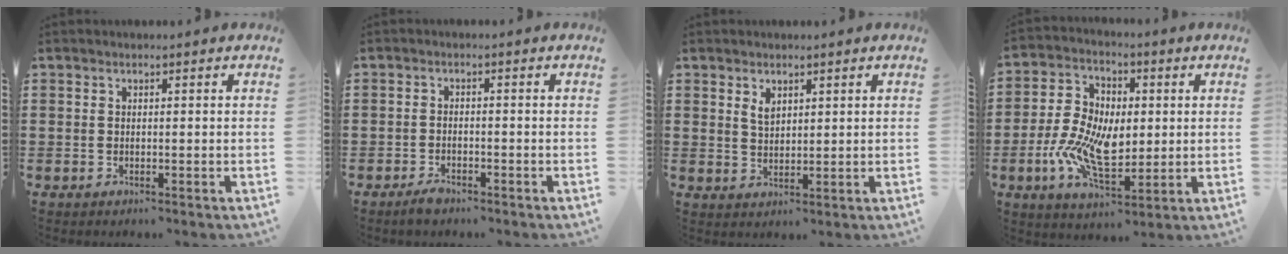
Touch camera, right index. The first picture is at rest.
{"total": 1.8, "force": [-1.4, 0.7, 0.9], "torque": [-0.018, 0.002, -0.027]}
{"total": 2.3, "force": [1.4, 1.3, 1.2], "torque": [-0.028, 0.003, 0.027]}
{"total": 10.4, "force": [-1.4, 6.6, 7.9], "torque": [-0.182, 0.010, -0.028]}